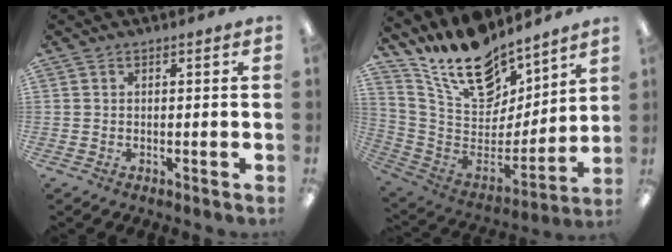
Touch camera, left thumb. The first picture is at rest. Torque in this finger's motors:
{"motor_torque": [0.54, 0.30, 1.39, -1.38, 0.30]}